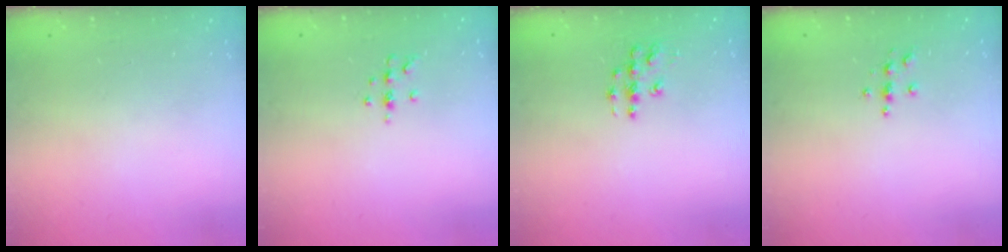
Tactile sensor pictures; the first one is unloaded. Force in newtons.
{"total": 5.4, "press": 5.2, "slide": 1.4}
{"total": 6.6, "press": 6.6, "slide": 0.3}
{"total": 3.6, "press": 3.6, "slide": 0.4}